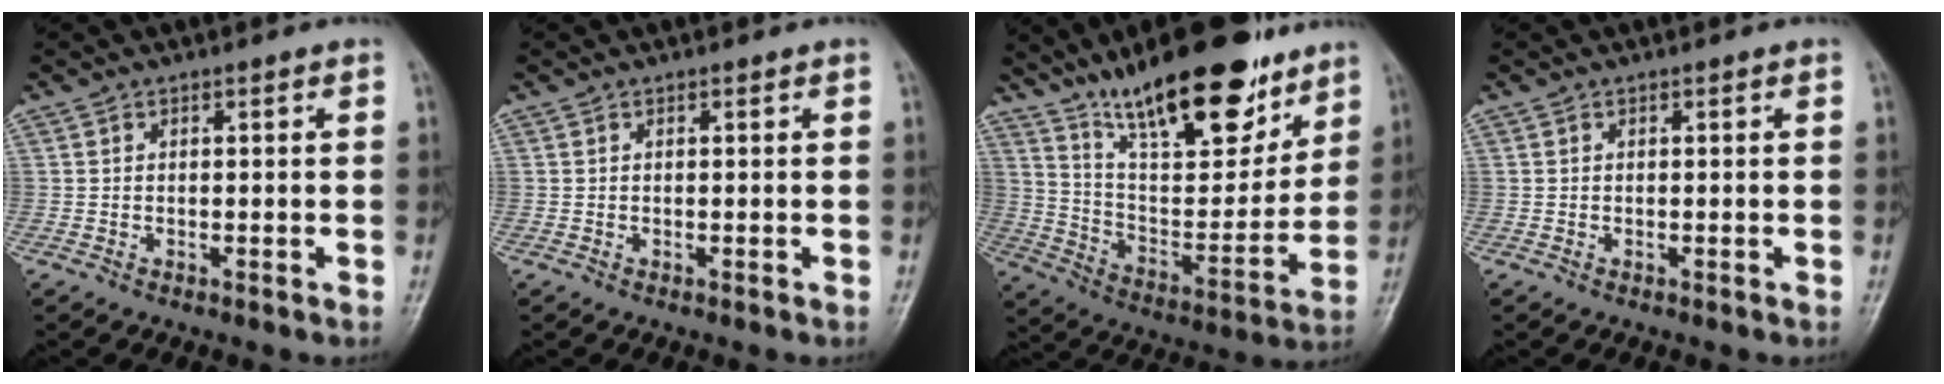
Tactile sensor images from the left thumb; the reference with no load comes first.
{"total": 0.0}
{"total": 24.1, "force": [16.7, 8.2, 15.2], "torque": [-0.198, -0.073, 0.282]}
{"total": 0.0}